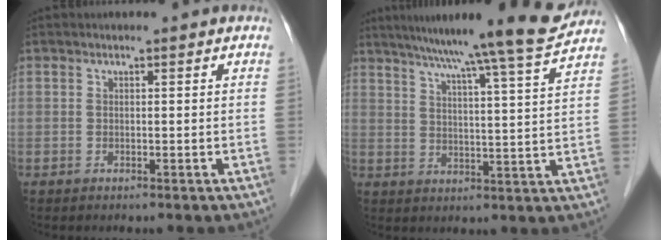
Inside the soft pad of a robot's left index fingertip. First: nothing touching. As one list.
[{"total": 16.3, "force": [14.3, -1.6, 7.7], "torque": [-0.125, -0.022, 0.193]}]